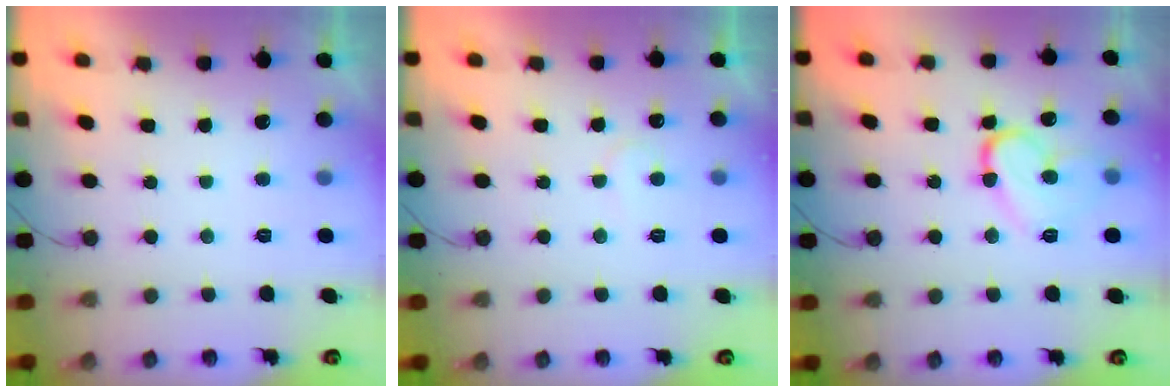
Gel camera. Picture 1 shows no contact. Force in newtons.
{"total": 5.4, "press": 5.4, "slide": 0.4}
{"total": 12.6, "press": 12.5, "slide": 1.4}